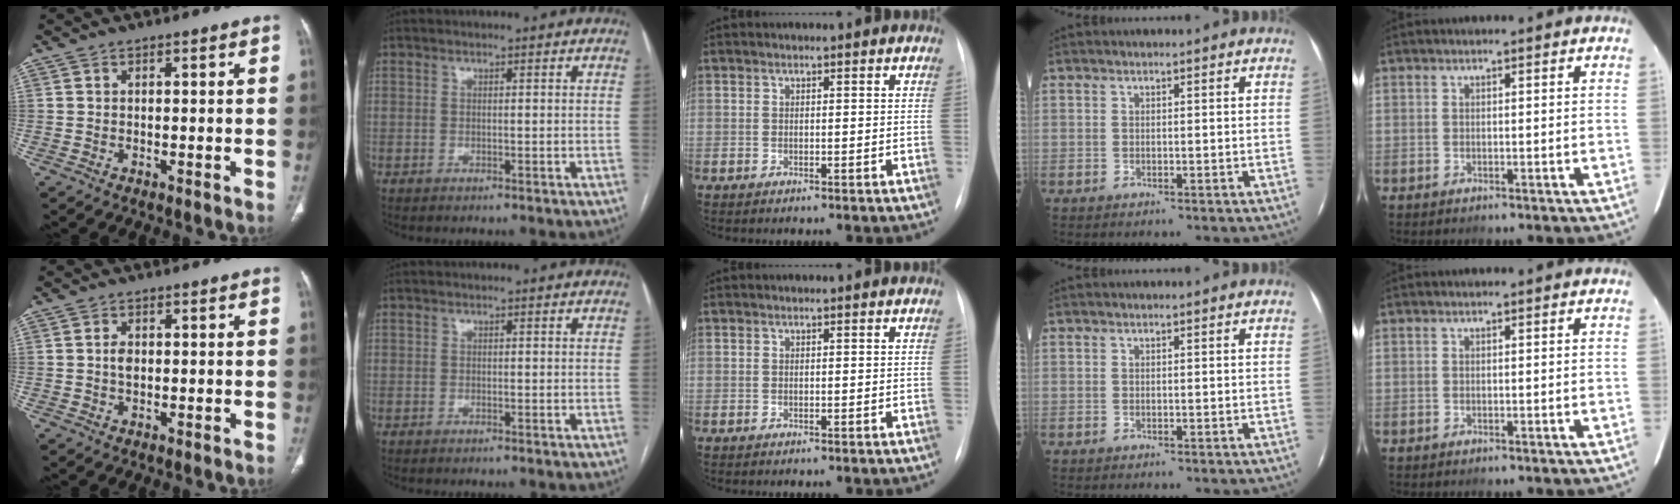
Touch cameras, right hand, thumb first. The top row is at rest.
{"thumb": {"total": 2.0, "force": [0.2, 1.3, 1.5], "torque": [-0.027, 0.000, 0.003]}}